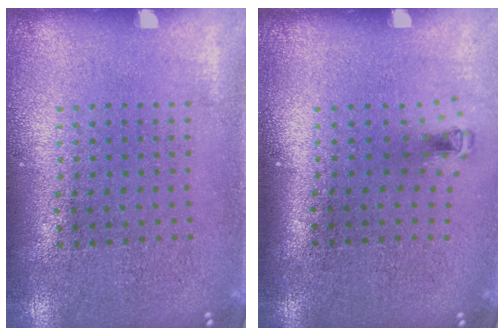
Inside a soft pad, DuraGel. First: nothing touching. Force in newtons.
{"total": 0.6, "press": 0.3, "slide": 0.5}